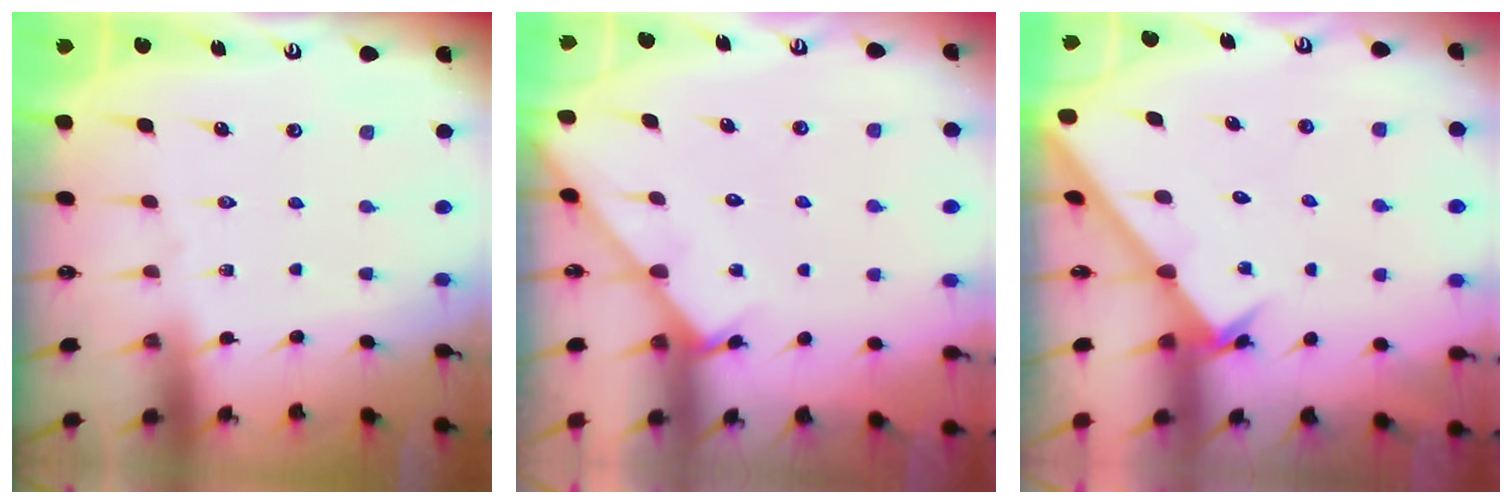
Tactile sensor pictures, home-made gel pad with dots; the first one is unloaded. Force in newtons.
{"total": 4.3, "press": 4.3, "slide": 0.4}
{"total": 2.2, "press": 2.2, "slide": 0.2}